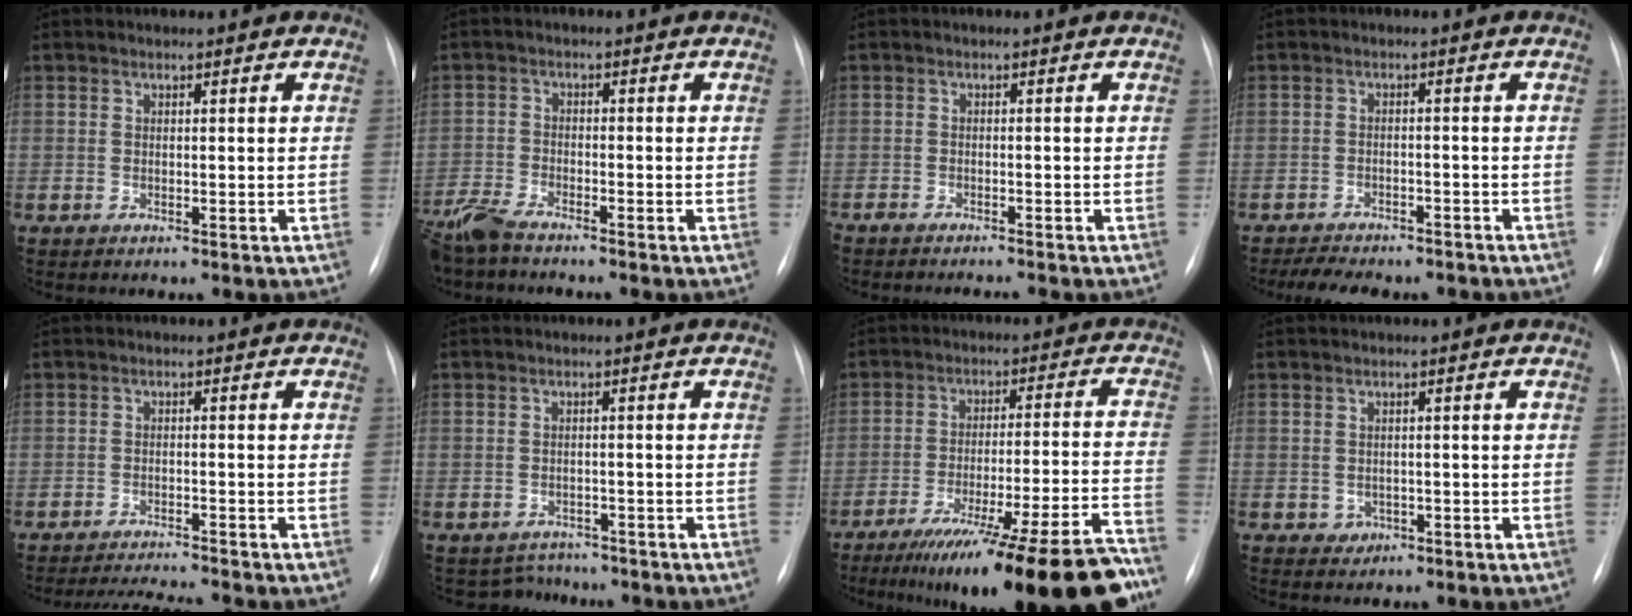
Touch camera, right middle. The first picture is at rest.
{"total": 5.8, "force": [-5.2, 0.9, 2.6], "torque": [-0.055, -0.018, -0.102]}
{"total": 3.9, "force": [-3.7, 0.0, 1.4], "torque": [-0.014, -0.007, -0.053]}
{"total": 8.6, "force": [-7.5, 2.6, 3.2], "torque": [-0.049, 0.002, -0.102]}
{"total": 5.6, "force": [-5.3, -1.0, 1.3], "torque": [-0.022, -0.009, -0.089]}
{"total": 3.3, "force": [-2.8, 1.3, -0.9], "torque": [0.011, 0.011, -0.042]}
{"total": 24.4, "force": [-19.2, -0.3, 15.1], "torque": [-0.150, -0.017, -0.289]}
{"total": 1.5, "force": [-0.4, 1.4, 0.3], "torque": [-0.001, 0.006, -0.002]}